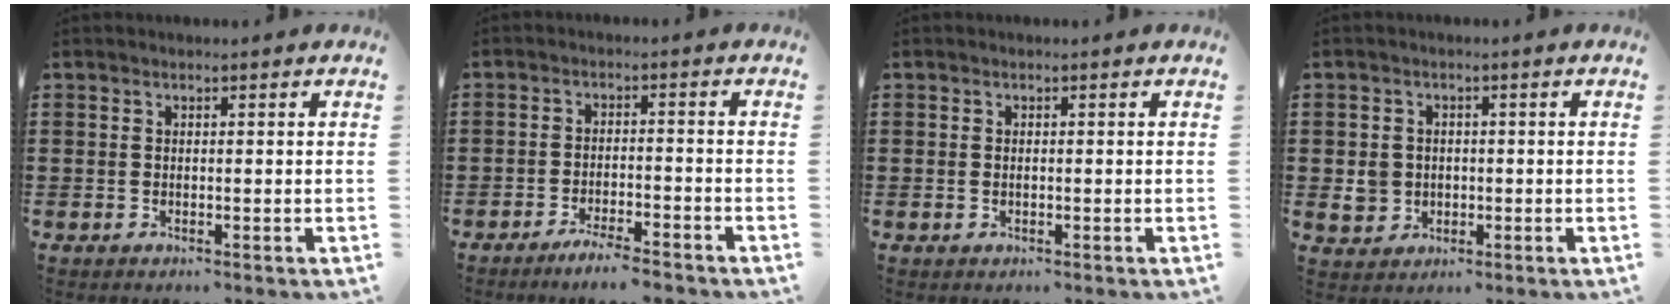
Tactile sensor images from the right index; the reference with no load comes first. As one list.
[{"total": 3.9, "force": [-3.5, 0.0, 1.6], "torque": [-0.035, -0.002, -0.069]}, {"total": 0.6, "force": [-0.1, 0.3, 0.5], "torque": [-0.012, 0.000, -0.001]}, {"total": 3.3, "force": [-0.4, 3.1, 1.0], "torque": [-0.030, 0.006, -0.009]}]